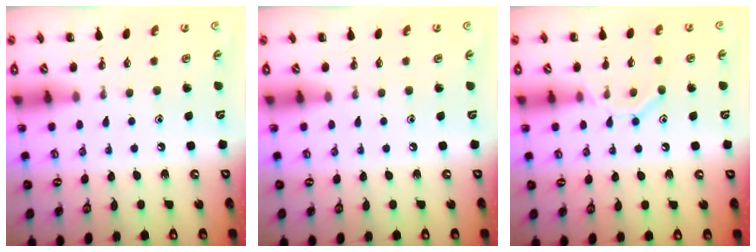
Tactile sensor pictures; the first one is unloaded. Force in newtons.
{"total": 0.0}
{"total": 9.8, "press": 9.7, "slide": 1.6}